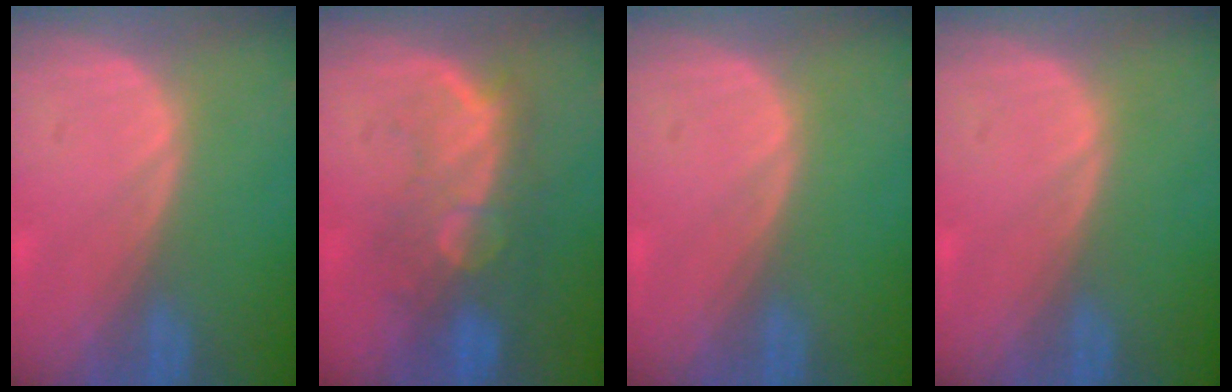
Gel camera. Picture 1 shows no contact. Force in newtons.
{"total": 9.6, "press": 8.5, "slide": 4.6}
{"total": 0.0}
{"total": 0.0}